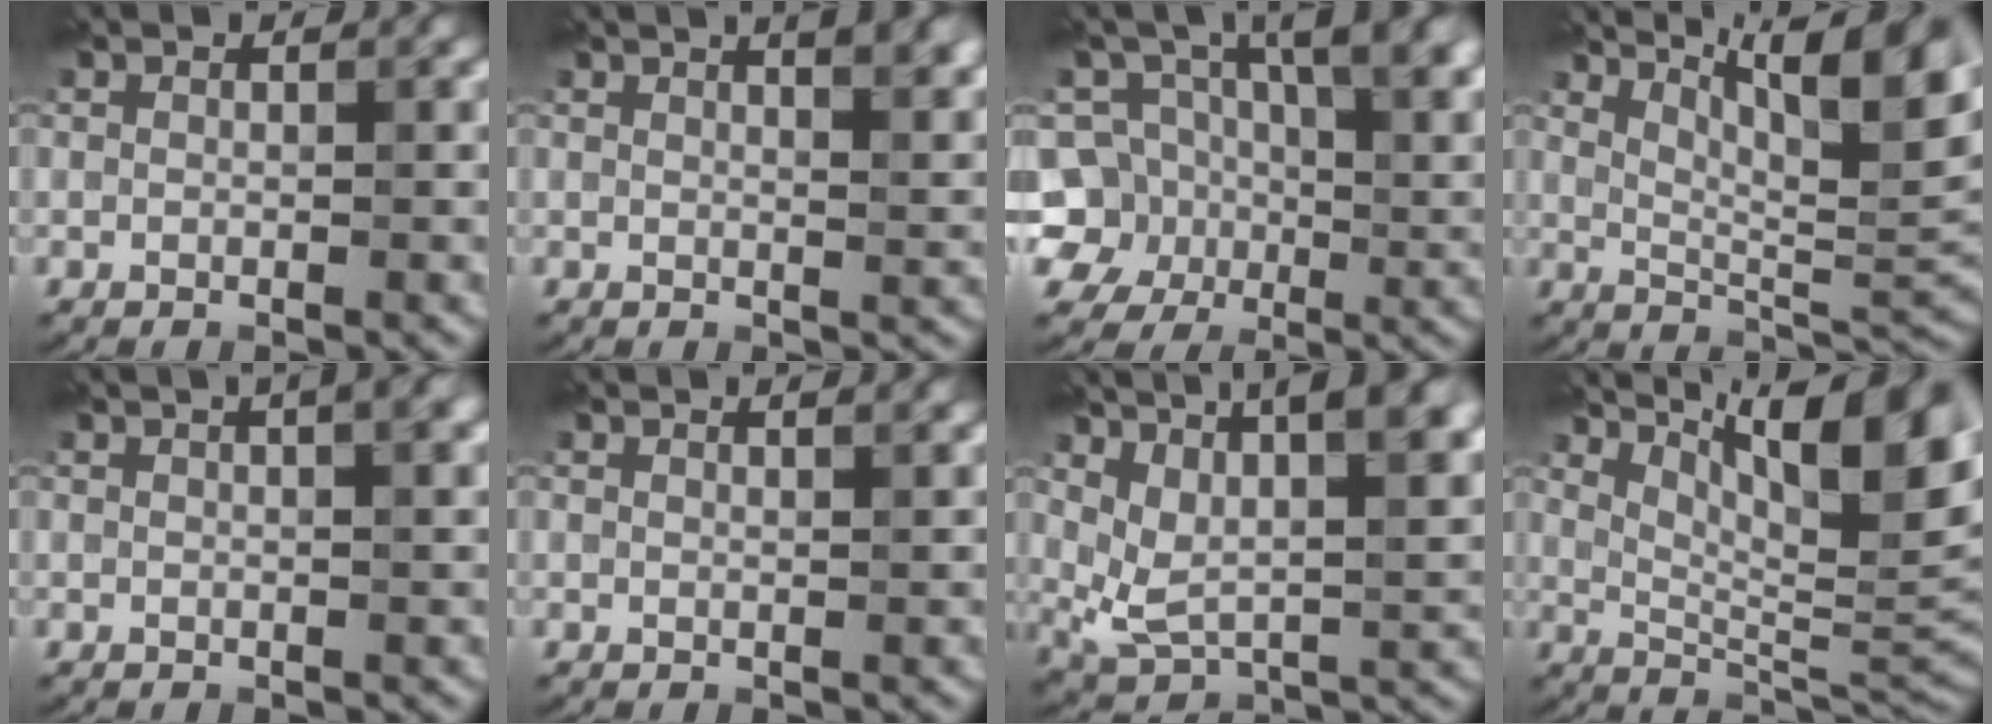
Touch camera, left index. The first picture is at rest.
{"total": 6.6, "force": [4.0, 2.7, 4.5], "torque": [-0.022, 0.038, 0.023]}
{"total": 10.3, "force": [2.2, 7.7, 6.6], "torque": [-0.088, 0.008, 0.034]}
{"total": 11.3, "force": [6.9, 2.8, 8.5], "torque": [-0.128, 0.019, 0.114]}
{"total": 4.9, "force": [2.6, 2.0, 3.7], "torque": [-0.019, 0.025, 0.005]}
{"total": 2.2, "force": [1.8, 0.7, 1.1], "torque": [-0.003, 0.011, 0.009]}
{"total": 11.3, "force": [5.9, 4.9, 8.4], "torque": [-0.148, 0.011, 0.102]}
{"total": 13.0, "force": [7.1, 3.7, 10.2], "torque": [-0.134, 0.017, 0.109]}